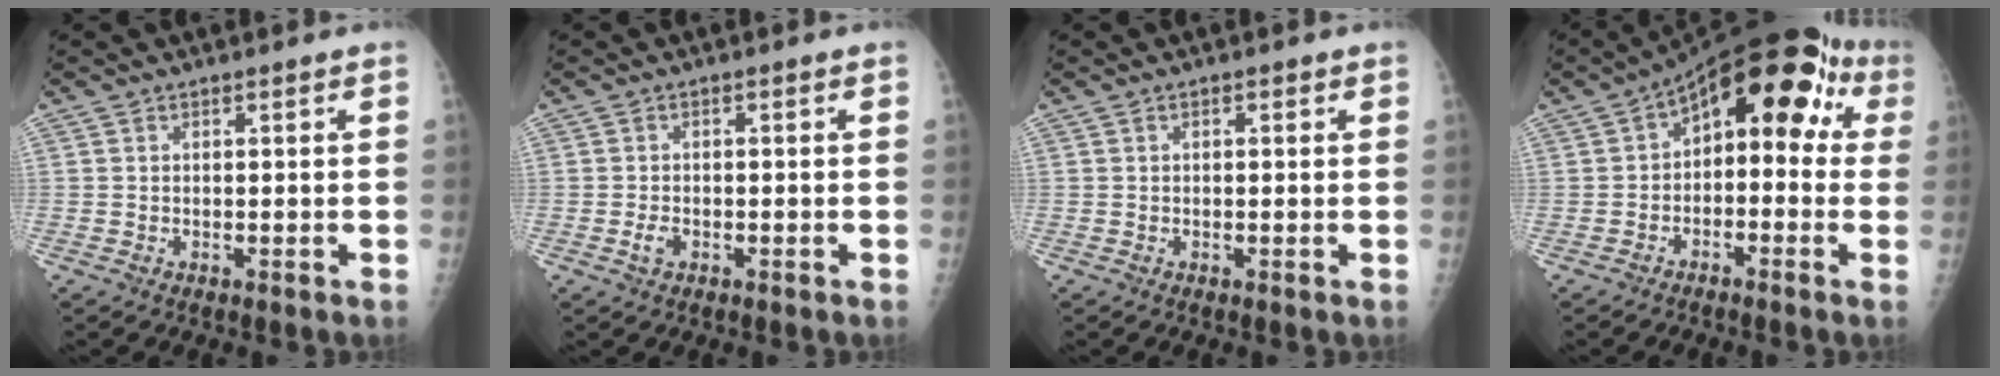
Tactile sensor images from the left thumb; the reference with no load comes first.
{"total": 1.9, "force": [-0.8, 1.2, 1.2], "torque": [-0.026, 0.005, -0.016]}
{"total": 0.7, "force": [0.3, 0.4, 0.5], "torque": [-0.006, 0.001, 0.001]}
{"total": 14.6, "force": [2.1, 8.0, 12.0], "torque": [-0.118, 0.055, 0.015]}